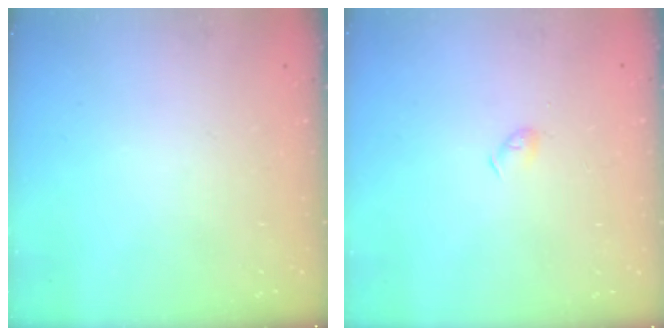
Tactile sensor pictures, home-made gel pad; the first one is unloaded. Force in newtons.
{"total": 2.9, "press": 2.9, "slide": 0.6}